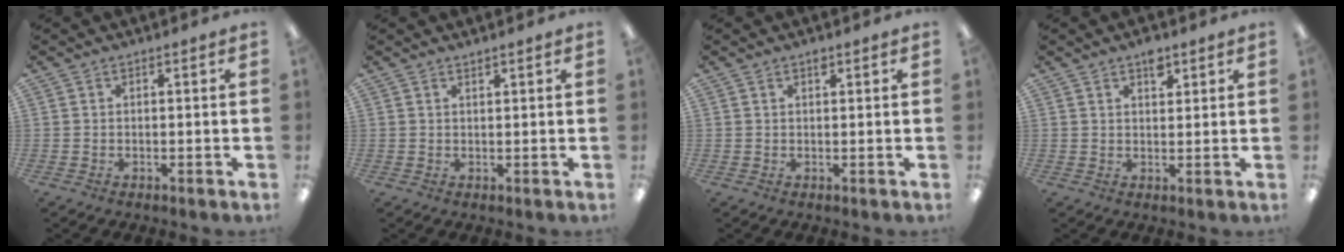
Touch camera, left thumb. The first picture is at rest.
{"total": 0.9, "force": [0.9, 0.0, 0.2], "torque": [-0.004, -0.001, 0.017]}
{"total": 1.3, "force": [0.9, 0.5, 0.7], "torque": [-0.007, -0.003, 0.015]}
{"total": 3.8, "force": [2.5, 2.0, 2.0], "torque": [-0.012, -0.012, 0.039]}